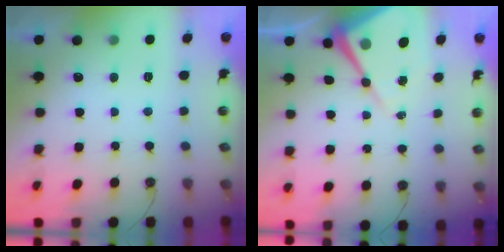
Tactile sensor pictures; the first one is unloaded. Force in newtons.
{"total": 13.5, "press": 13.5, "slide": 1.0}